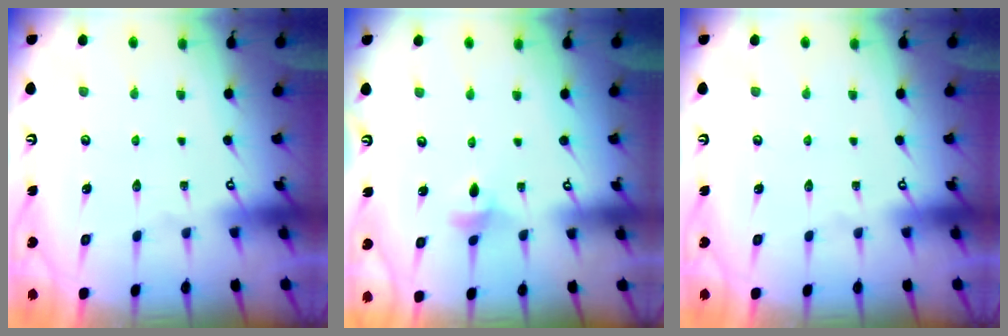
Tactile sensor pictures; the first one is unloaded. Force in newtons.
{"total": 3.4, "press": 3.3, "slide": 0.7}
{"total": 0.0}